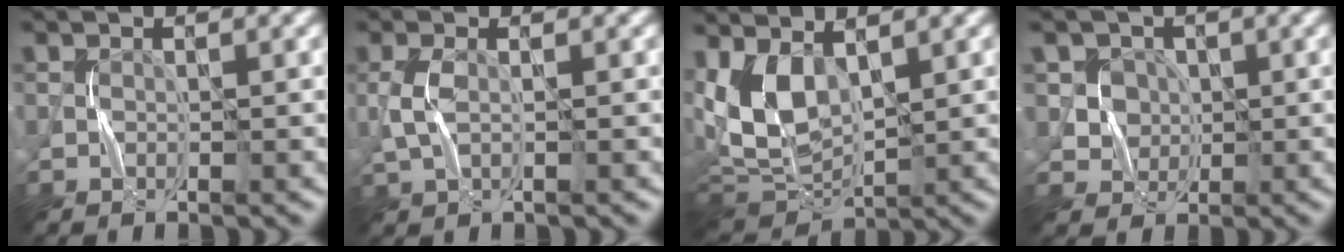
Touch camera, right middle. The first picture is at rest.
{"total": 2.1, "force": [0.0, 0.8, 1.9], "torque": [-0.053, 0.002, 0.001]}
{"total": 8.1, "force": [2.3, 4.3, 6.5], "torque": [-0.156, 0.002, 0.043]}
{"total": 4.3, "force": [1.8, 3.6, 1.5], "torque": [-0.031, 0.005, 0.036]}